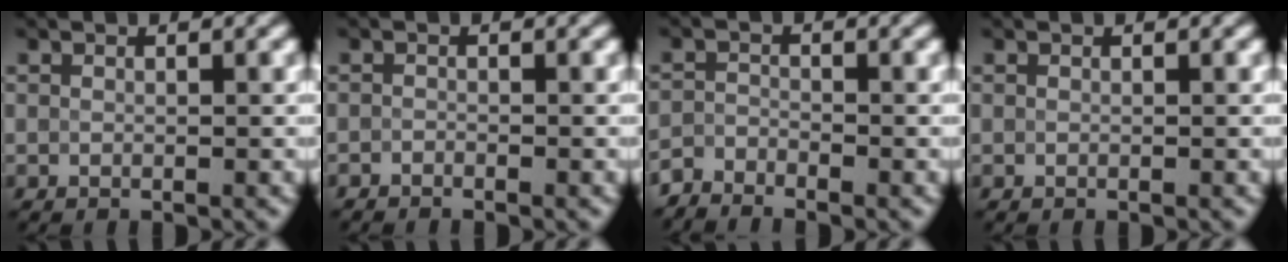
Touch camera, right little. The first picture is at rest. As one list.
[{"total": 0.6, "force": [-0.6, 0.0, 0.1], "torque": [0.002, -0.001, -0.012]}, {"total": 2.1, "force": [-2.1, 0.3, 0.2], "torque": [-0.008, -0.002, -0.051]}, {"total": 0.0}]